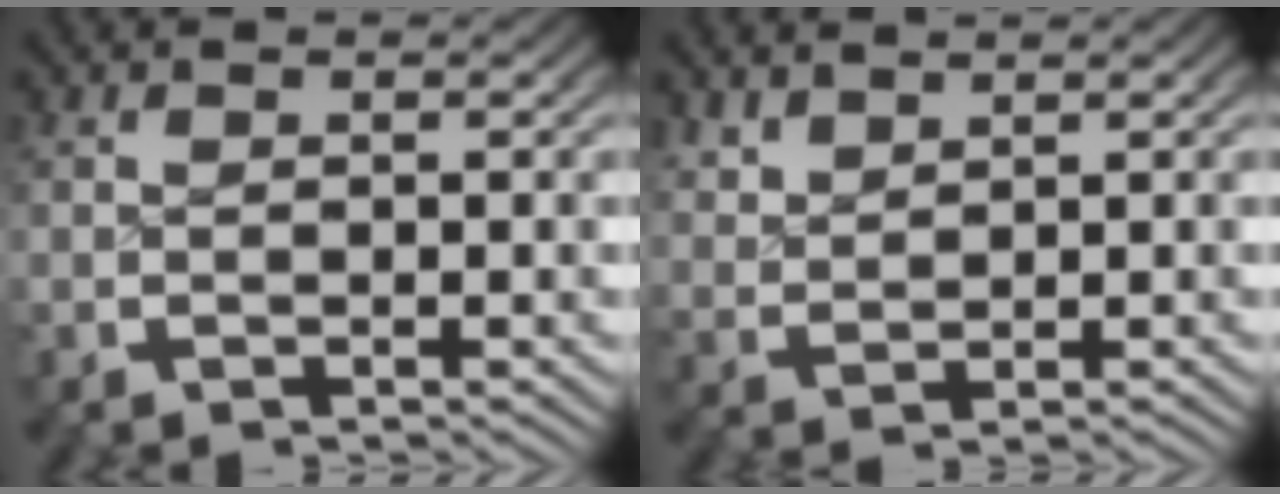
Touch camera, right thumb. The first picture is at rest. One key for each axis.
{"total": 2.0, "fx": 1.9, "fy": 0.4, "fz": 0.4, "tx": -0.004, "ty": 0.003, "tz": 0.046}